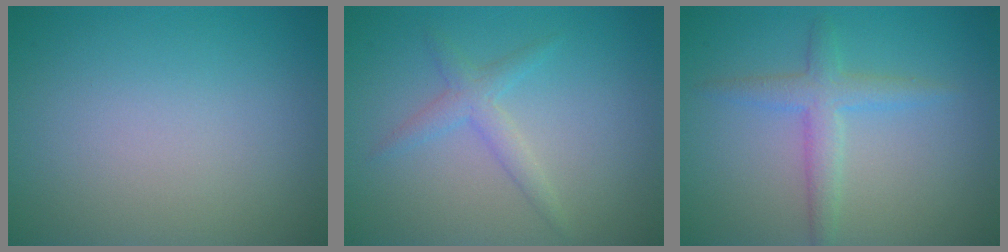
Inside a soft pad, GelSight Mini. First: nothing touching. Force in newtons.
{"total": 1.4, "press": 1.4, "slide": 0.0}
{"total": 2.8, "press": 2.8, "slide": 0.1}